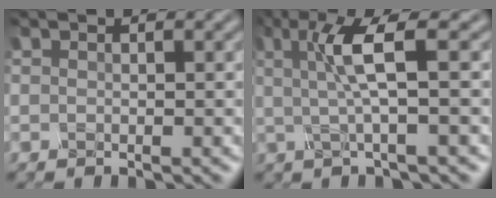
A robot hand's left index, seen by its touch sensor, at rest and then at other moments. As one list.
[{"total": 3.8, "force": [0.0, 0.2, 3.8], "torque": [-0.078, 0.000, 0.004]}]